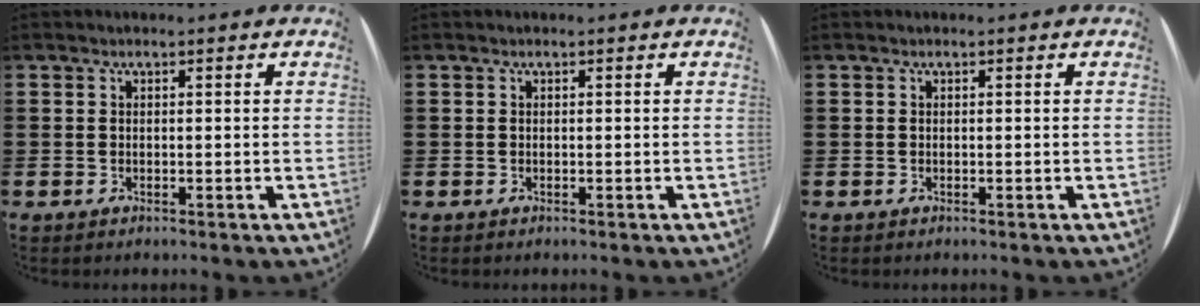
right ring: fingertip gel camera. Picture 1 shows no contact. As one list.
[{"total": 0.0}, {"total": 0.0}]